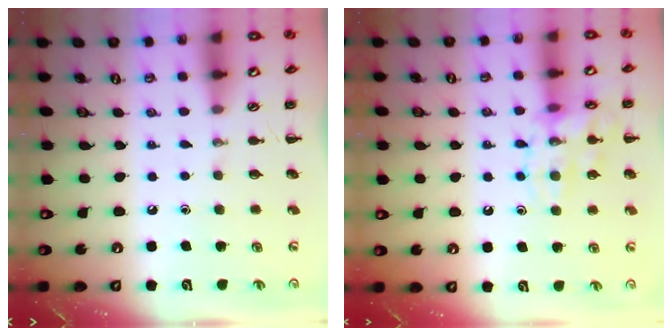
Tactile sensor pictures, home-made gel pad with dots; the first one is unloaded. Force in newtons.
{"total": 13.1, "press": 13.0, "slide": 1.1}